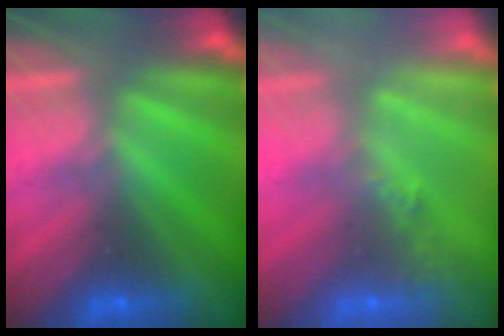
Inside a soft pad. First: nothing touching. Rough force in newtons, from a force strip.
{"total": 2.2}